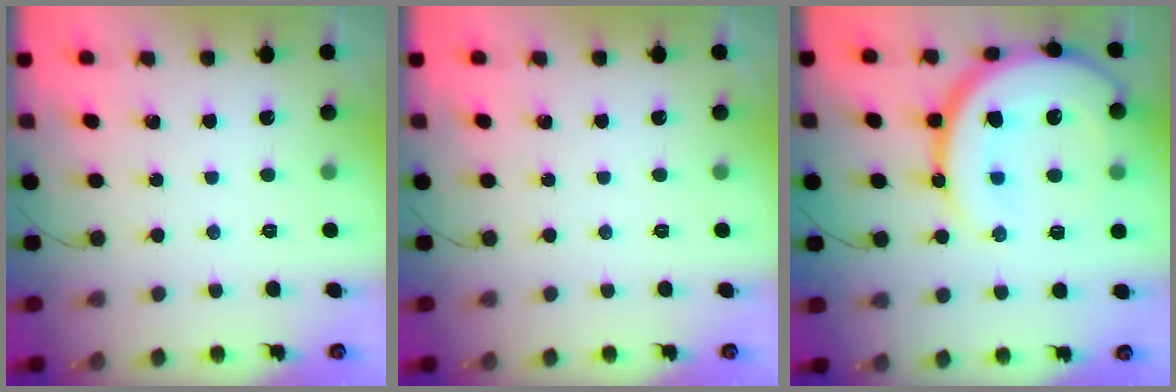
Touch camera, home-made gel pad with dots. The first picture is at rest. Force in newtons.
{"total": 0.0}
{"total": 23.0, "press": 22.9, "slide": 2.4}